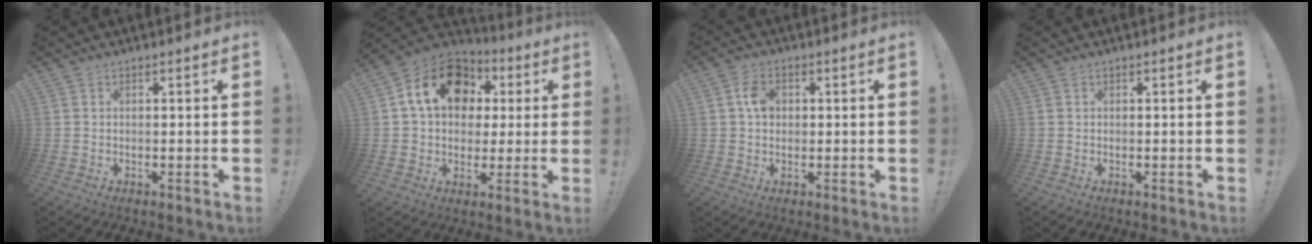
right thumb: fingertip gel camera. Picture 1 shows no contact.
{"total": 18.0, "force": [6.2, 13.1, 10.6], "torque": [-0.159, -0.008, 0.116]}
{"total": 5.2, "force": [0.7, 3.7, 3.5], "torque": [-0.050, 0.005, 0.010]}
{"total": 0.0}